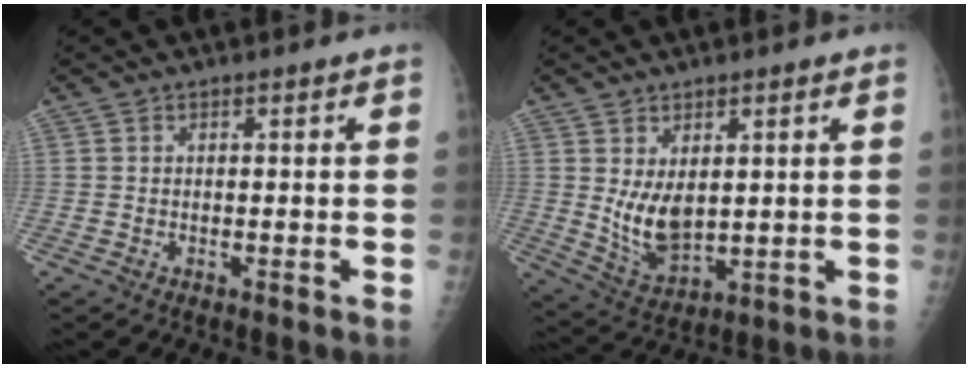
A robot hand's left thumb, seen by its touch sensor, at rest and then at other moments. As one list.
[{"total": 7.9, "force": [1.6, 4.4, 6.4], "torque": [-0.100, -0.026, 0.048]}]